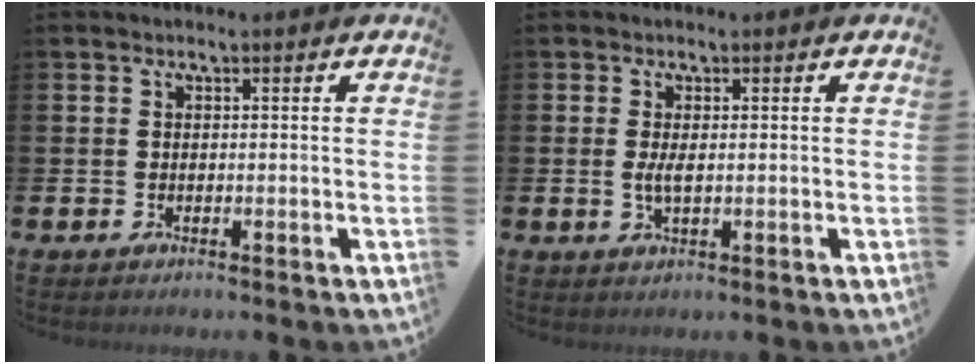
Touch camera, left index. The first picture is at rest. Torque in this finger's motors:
{"motor_torque": [0.55, -0.03, 0.07, 0.12]}